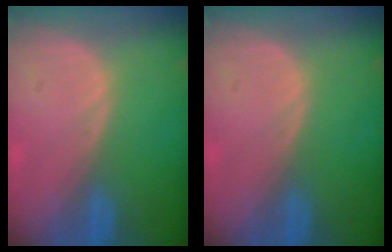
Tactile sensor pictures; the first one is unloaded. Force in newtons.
{"total": 0.0}